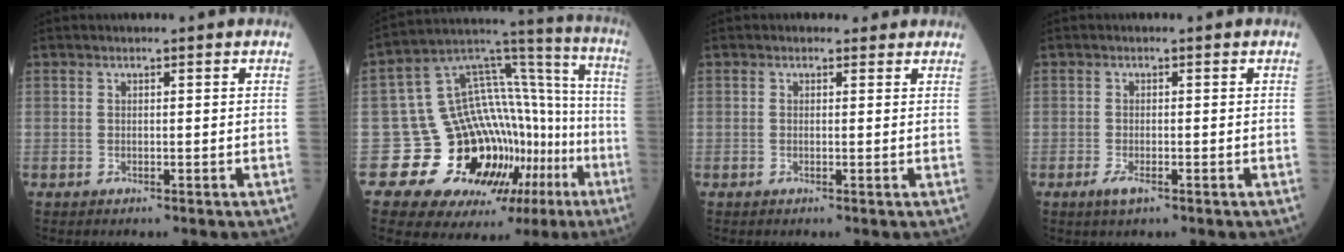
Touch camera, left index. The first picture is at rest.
{"total": 19.9, "force": [-9.4, 12.6, 12.2], "torque": [-0.143, 0.101, -0.139]}
{"total": 1.6, "force": [1.2, 1.1, 0.0], "torque": [0.002, 0.002, 0.004]}
{"total": 1.9, "force": [-1.0, 0.5, 1.6], "torque": [-0.035, -0.004, -0.017]}